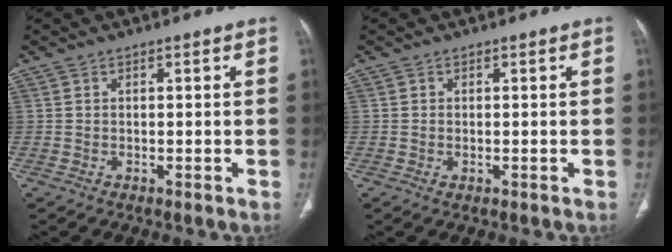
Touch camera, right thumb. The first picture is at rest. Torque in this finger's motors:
{"motor_torque": [-0.53, -0.16, -0.19, 0.64, -0.04]}